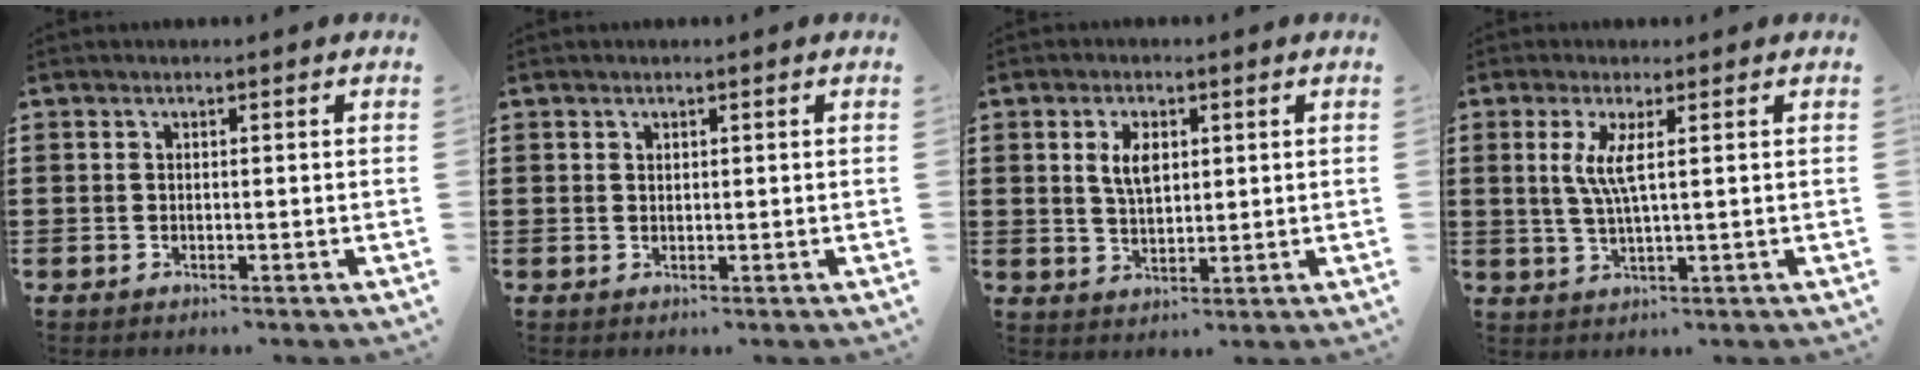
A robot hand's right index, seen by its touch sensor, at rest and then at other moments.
{"total": 0.6, "force": [0.4, 0.5, 0.1], "torque": [-0.004, 0.001, 0.009]}
{"total": 4.4, "force": [1.3, 2.3, 3.5], "torque": [-0.068, 0.007, 0.020]}
{"total": 4.2, "force": [1.0, 0.5, 4.1], "torque": [-0.090, -0.004, 0.012]}